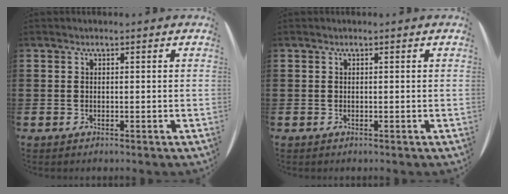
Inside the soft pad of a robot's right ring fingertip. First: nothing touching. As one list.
[{"total": 0.0}]